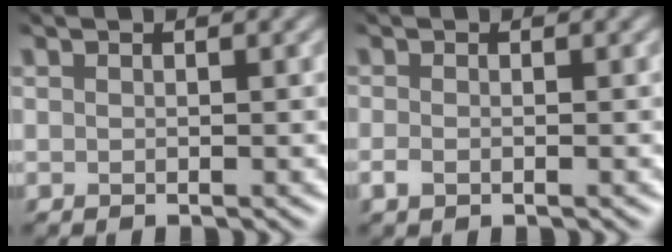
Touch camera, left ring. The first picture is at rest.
{"total": 0.7, "force": [-0.3, 0.1, 0.6], "torque": [-0.019, -0.002, 0.000]}